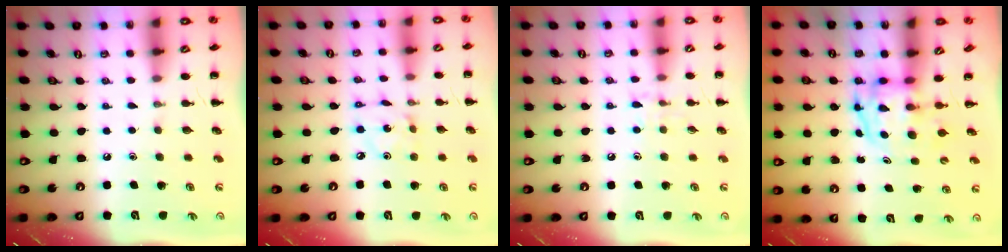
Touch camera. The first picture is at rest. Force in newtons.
{"total": 2.3, "press": 2.3, "slide": 0.1}
{"total": 5.7, "press": 5.6, "slide": 1.4}
{"total": 3.9, "press": 3.8, "slide": 0.6}